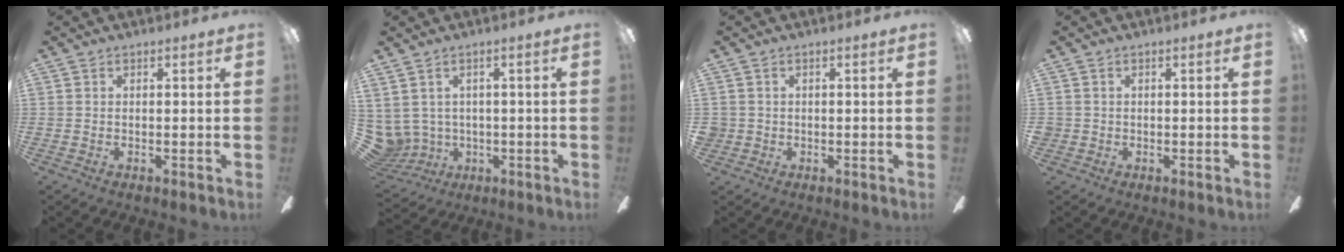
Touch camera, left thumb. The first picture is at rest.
{"total": 5.8, "force": [1.8, 5.3, 1.2], "torque": [-0.080, -0.018, 0.035]}
{"total": 1.7, "force": [0.1, 1.7, 0.2], "torque": [-0.006, 0.005, -0.001]}
{"total": 1.1, "force": [0.0, 1.1, 0.1], "torque": [-0.001, 0.005, -0.003]}